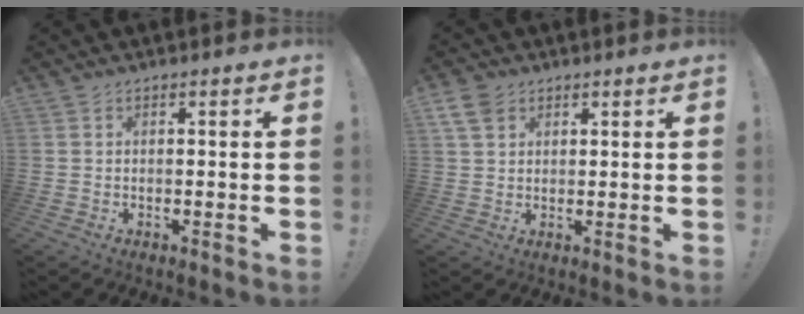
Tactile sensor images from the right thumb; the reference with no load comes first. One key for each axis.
{"total": 6.7, "fx": 3.7, "fy": 4.6, "fz": 3.1, "tx": -0.058, "ty": -0.009, "tz": 0.075}